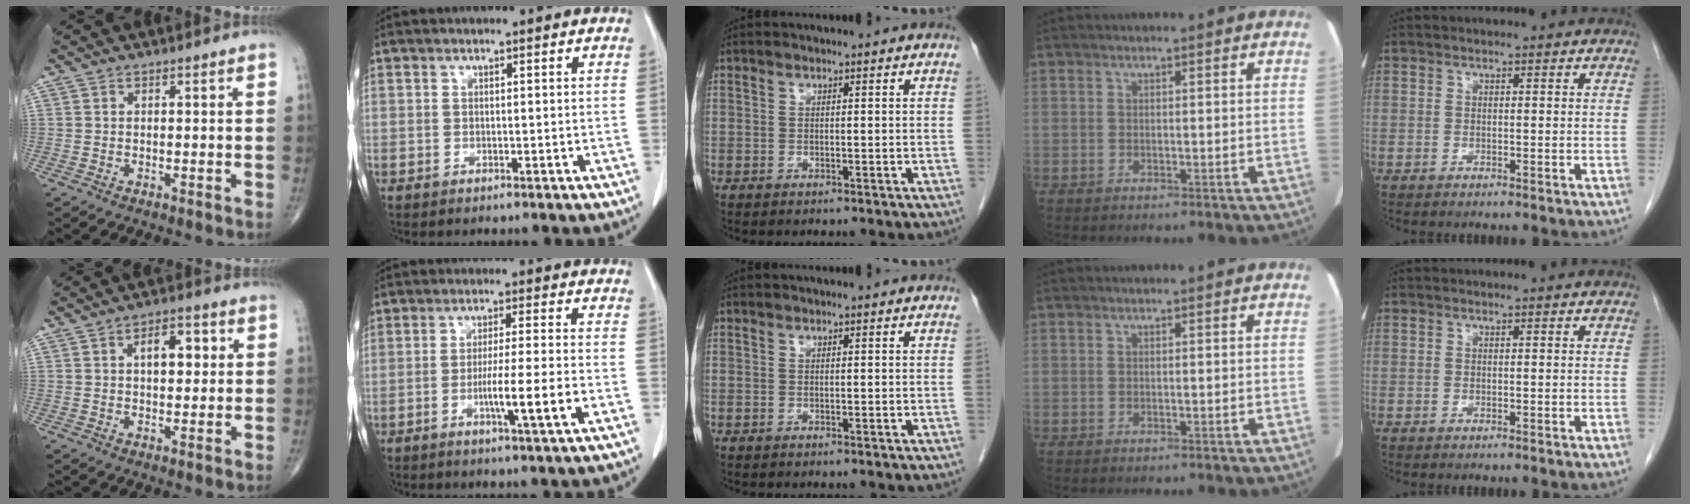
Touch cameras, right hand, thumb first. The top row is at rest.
{"thumb": {"total": 6.7, "force": [1.5, 3.7, 5.4], "torque": [-0.059, 0.007, 0.020]}, "index": {"total": 7.7, "force": [-2.3, -0.7, 7.3], "torque": [-0.119, -0.013, -0.039]}}